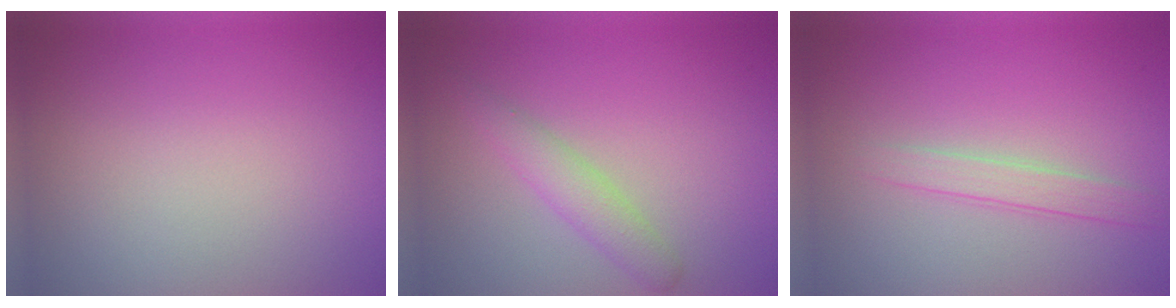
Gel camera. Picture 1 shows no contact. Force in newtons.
{"total": 2.3, "press": 2.3, "slide": 0.2}
{"total": 1.9, "press": 1.9, "slide": 0.1}